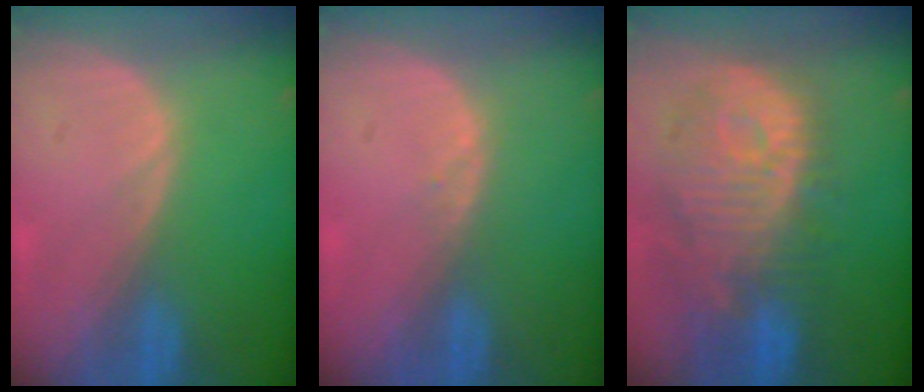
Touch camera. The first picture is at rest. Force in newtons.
{"total": 0.7, "press": 0.5, "slide": 0.5}
{"total": 12.6, "press": 11.2, "slide": 5.9}